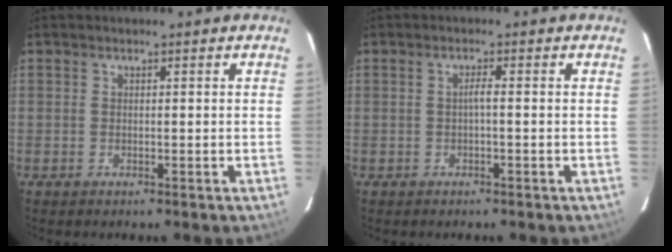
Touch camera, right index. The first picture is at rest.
{"total": 1.1, "force": [-0.3, -0.1, 1.1], "torque": [-0.019, 0.005, -0.006]}